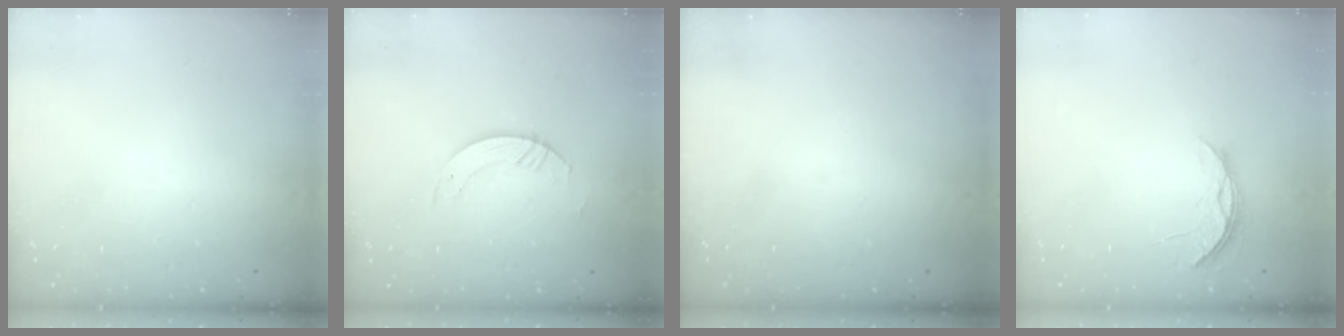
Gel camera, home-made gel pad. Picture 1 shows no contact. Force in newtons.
{"total": 3.2, "press": 3.1, "slide": 0.3}
{"total": 0.0}
{"total": 3.9, "press": 3.9, "slide": 0.4}